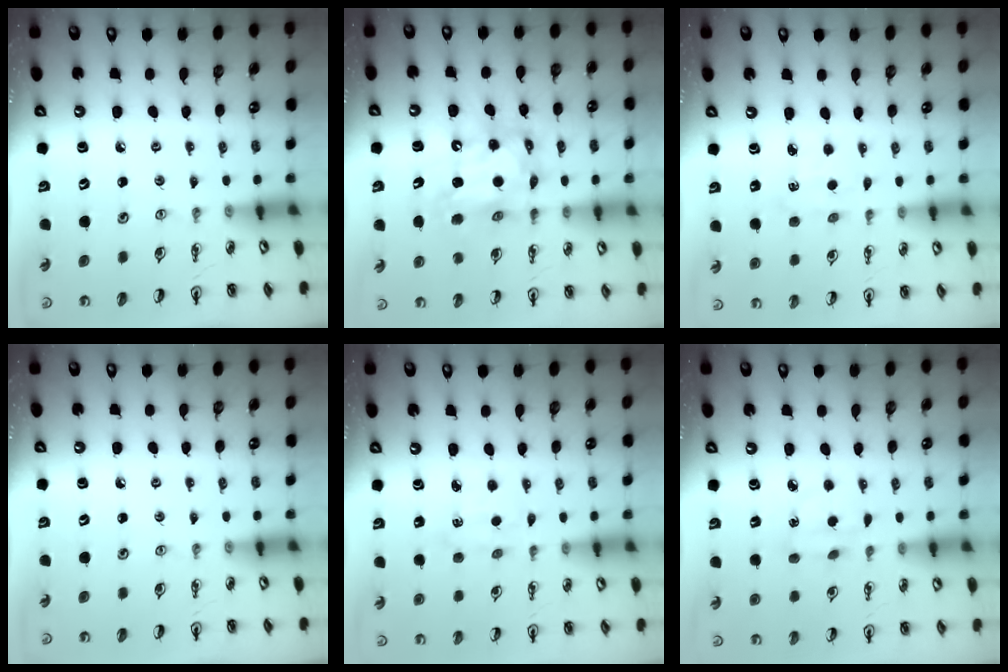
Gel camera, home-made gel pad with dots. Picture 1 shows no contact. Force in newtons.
{"total": 10.6, "press": 10.6, "slide": 1.0}
{"total": 2.3, "press": 2.3, "slide": 0.3}
{"total": 0.0}
{"total": 2.3, "press": 2.3, "slide": 0.3}
{"total": 3.4, "press": 3.3, "slide": 0.5}